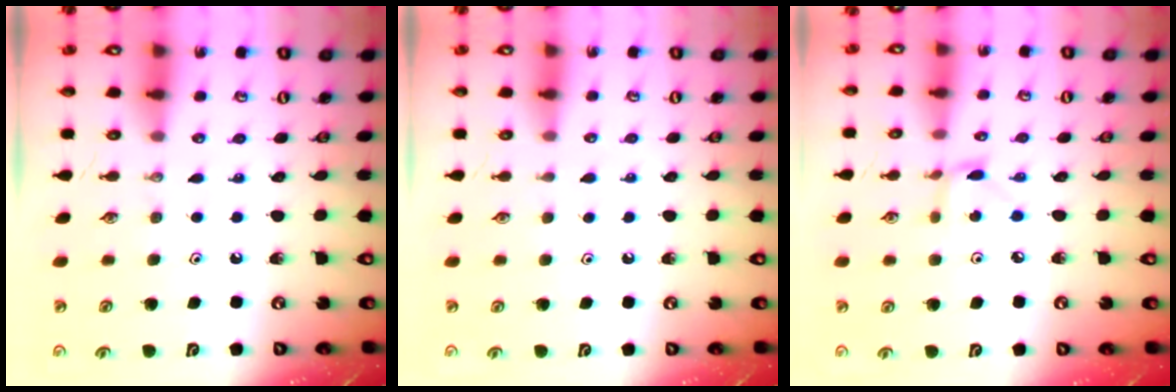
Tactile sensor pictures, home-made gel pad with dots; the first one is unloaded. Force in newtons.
{"total": 1.3, "press": 1.2, "slide": 0.3}
{"total": 2.9, "press": 2.9, "slide": 0.3}